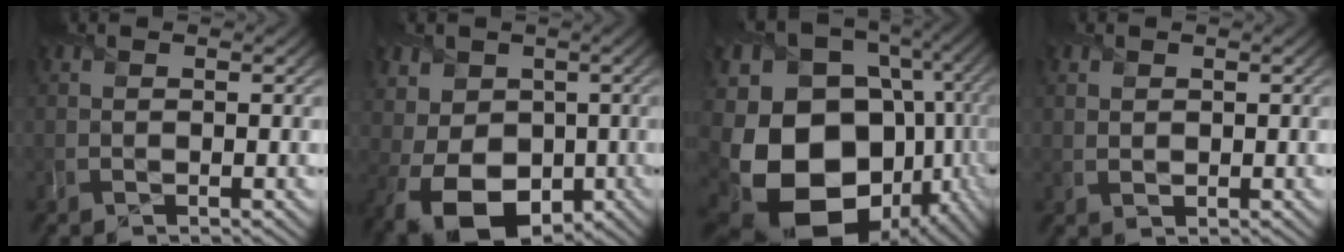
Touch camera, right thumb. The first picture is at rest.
{"total": 11.9, "force": [-2.9, 9.2, 6.9], "torque": [-0.151, -0.015, -0.065]}
{"total": 21.4, "force": [-4.7, 16.6, 12.6], "torque": [-0.317, -0.062, -0.043]}
{"total": 1.3, "force": [0.6, 1.1, 0.5], "torque": [-0.016, -0.003, 0.014]}